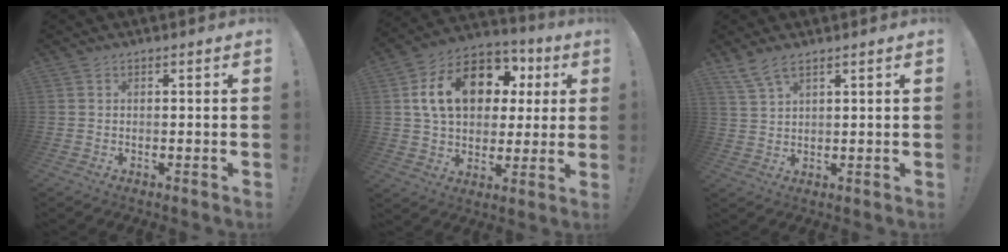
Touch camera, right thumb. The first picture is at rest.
{"total": 19.0, "force": [5.8, 13.2, 12.4], "torque": [-0.191, -0.009, 0.111]}
{"total": 5.5, "force": [4.1, 1.6, 3.2], "torque": [-0.064, -0.016, 0.078]}